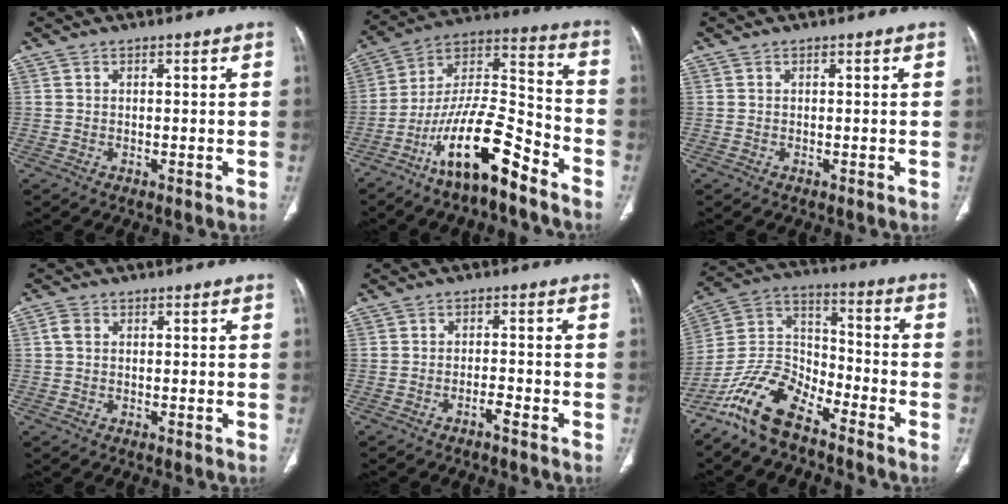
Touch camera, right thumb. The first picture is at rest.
{"total": 17.3, "force": [-11.1, 5.0, 12.3], "torque": [-0.213, 0.088, -0.199]}
{"total": 0.0}
{"total": 1.8, "force": [0.3, 1.4, 1.1], "torque": [-0.022, 0.007, 0.005]}
{"total": 2.2, "force": [-1.5, 0.3, 1.6], "torque": [-0.031, 0.012, -0.027]}
{"total": 13.1, "force": [-9.8, 5.2, 6.8], "torque": [-0.124, 0.075, -0.196]}